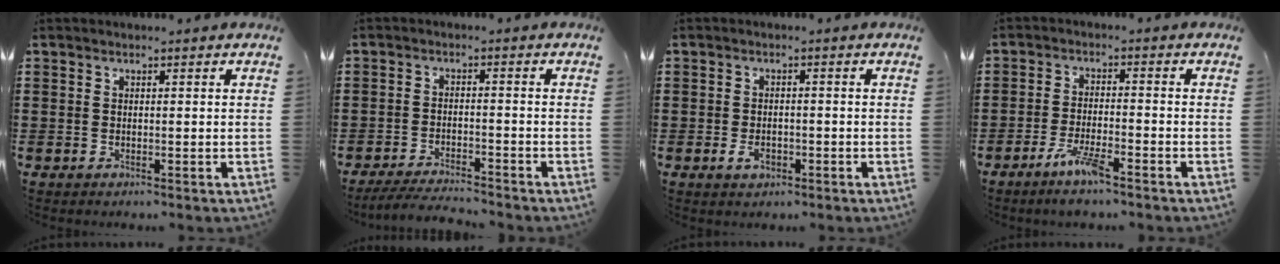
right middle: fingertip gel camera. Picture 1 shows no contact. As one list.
[{"total": 4.0, "force": [-3.9, 0.1, 1.1], "torque": [-0.025, -0.004, -0.079]}, {"total": 2.4, "force": [-0.9, 1.3, 1.7], "torque": [-0.033, 0.001, -0.017]}, {"total": 4.9, "force": [-3.3, 0.7, 3.5], "torque": [-0.075, -0.002, -0.063]}]